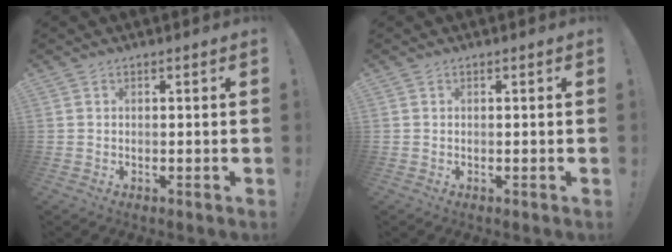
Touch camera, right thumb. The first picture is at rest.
{"total": 0.0}